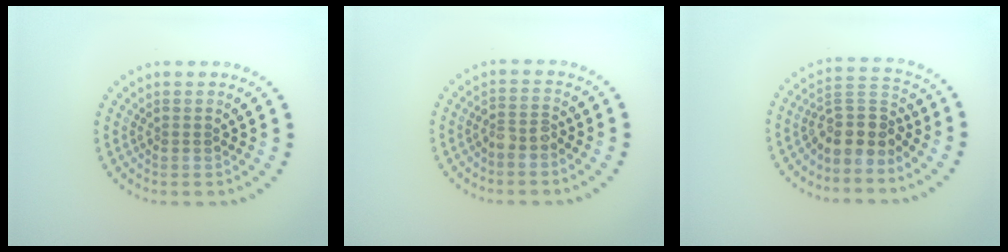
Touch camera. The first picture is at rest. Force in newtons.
{"total": 1.7, "press": 1.4, "slide": 1.0}
{"total": 3.9, "press": 3.3, "slide": 2.2}